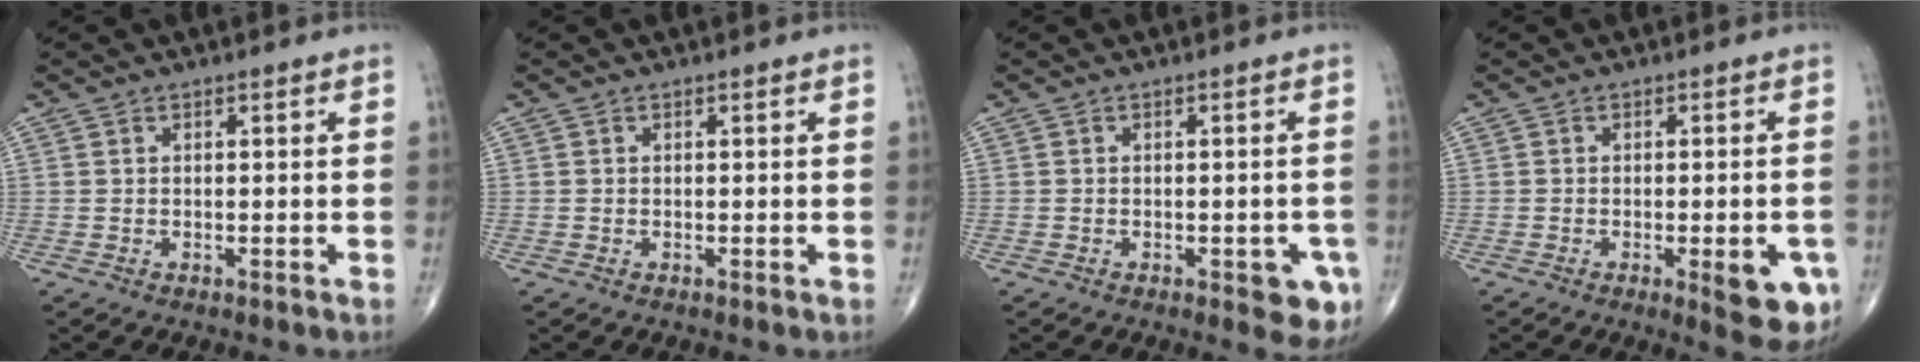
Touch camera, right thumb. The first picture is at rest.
{"total": 0.0}
{"total": 5.9, "force": [-2.3, 2.5, 4.8], "torque": [-0.035, 0.003, -0.024]}
{"total": 8.8, "force": [-3.1, 2.9, 7.7], "torque": [-0.073, -0.001, -0.033]}